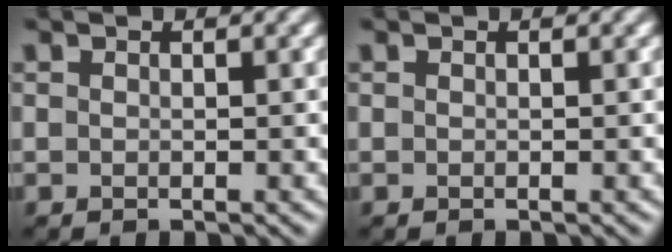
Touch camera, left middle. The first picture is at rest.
{"total": 0.0}